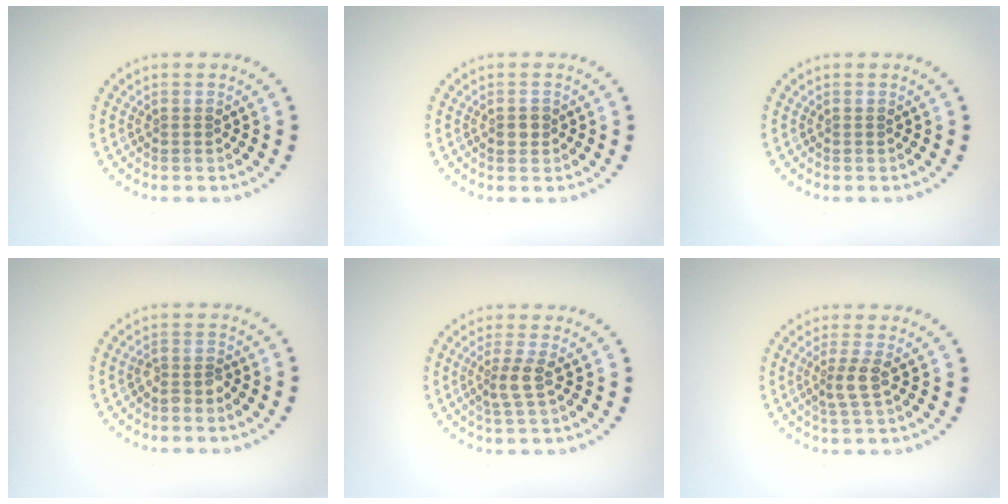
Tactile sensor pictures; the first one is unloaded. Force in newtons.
{"total": 1.1, "press": 1.1, "slide": 0.2}
{"total": 0.0}
{"total": 1.5, "press": 1.3, "slide": 0.8}
{"total": 2.0, "press": 1.6, "slide": 1.2}
{"total": 2.1, "press": 1.7, "slide": 1.3}